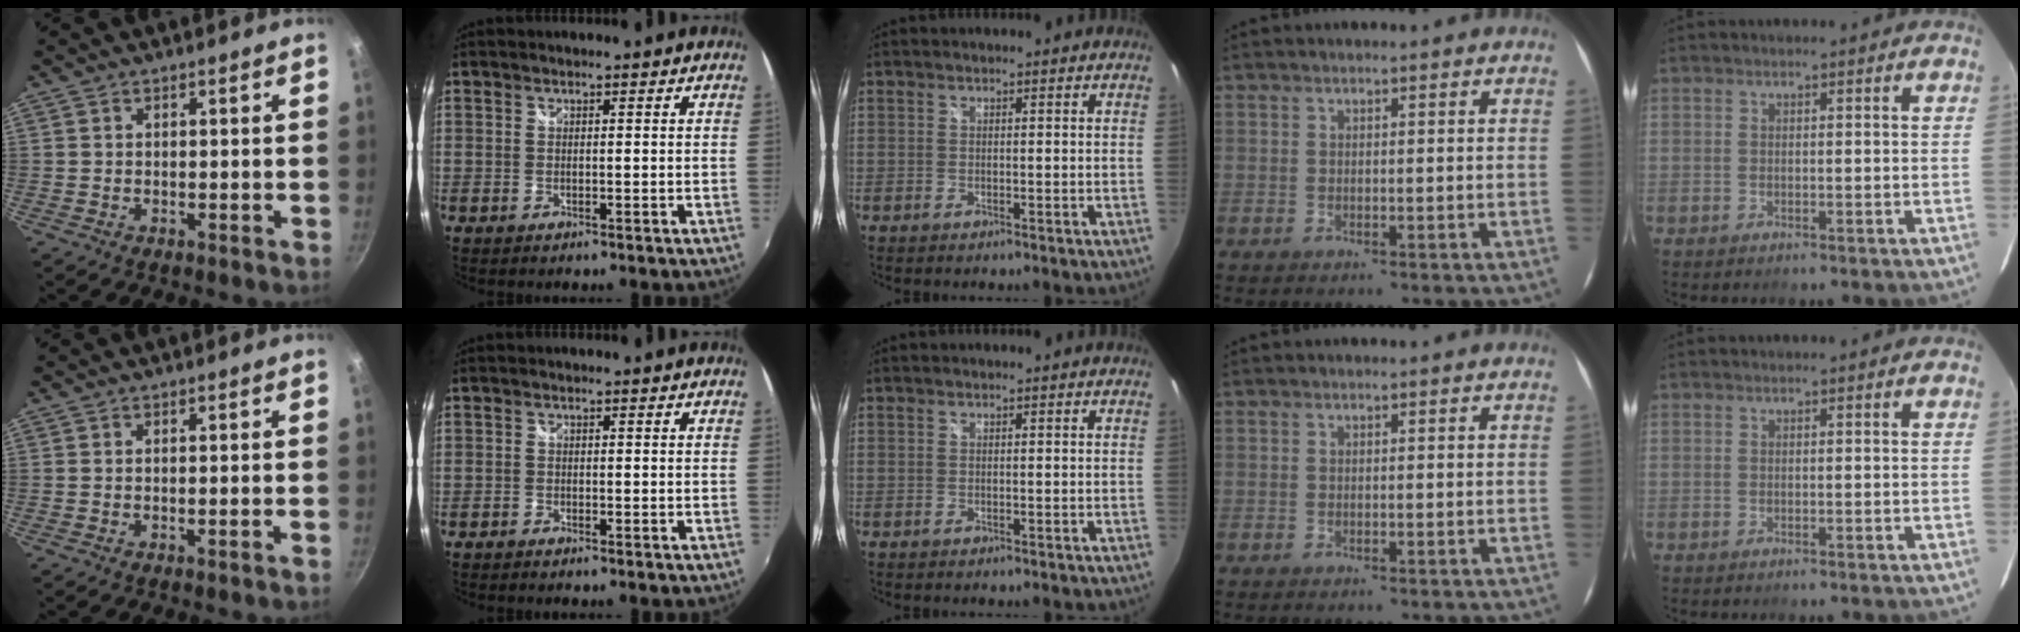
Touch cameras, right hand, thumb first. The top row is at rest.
{"thumb": {"total": 0.7, "force": [-0.3, -0.1, 0.6], "torque": [-0.018, 0.005, -0.006]}, "index": {"total": 0.9, "force": [-0.8, 0.4, 0.1], "torque": [-0.008, -0.002, -0.019]}}